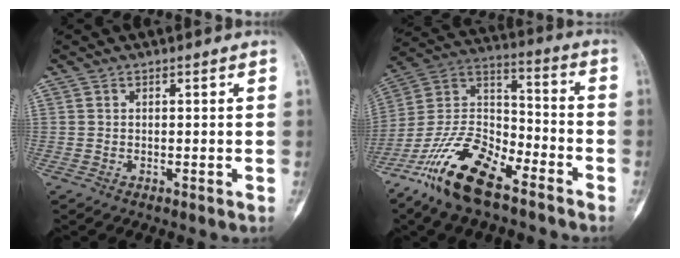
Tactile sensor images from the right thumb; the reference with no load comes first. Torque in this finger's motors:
{"motor_torque": [0.48, 0.27, 1.48, -1.29, 0.09]}